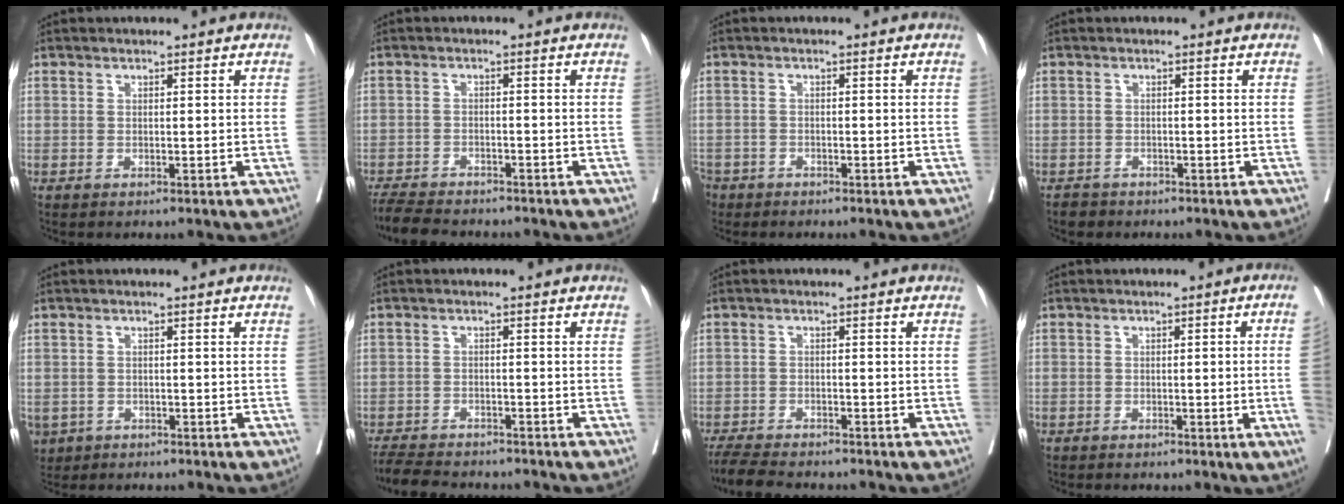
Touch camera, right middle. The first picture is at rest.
{"total": 7.7, "force": [-7.0, 1.0, 3.0], "torque": [-0.046, -0.017, -0.114]}
{"total": 4.8, "force": [-3.6, 3.0, 1.0], "torque": [-0.030, -0.003, -0.069]}
{"total": 1.6, "force": [-1.3, 0.9, 0.0], "torque": [-0.005, 0.001, -0.023]}
{"total": 4.2, "force": [-2.4, 3.3, 1.1], "torque": [-0.019, 0.001, -0.036]}
{"total": 8.4, "force": [-7.7, 1.6, 2.9], "torque": [-0.043, -0.011, -0.120]}
{"total": 7.5, "force": [-6.8, 1.1, 3.0], "torque": [-0.045, -0.018, -0.111]}
{"total": 5.1, "force": [-1.1, -1.0, 4.8], "torque": [-0.055, -0.001, -0.016]}